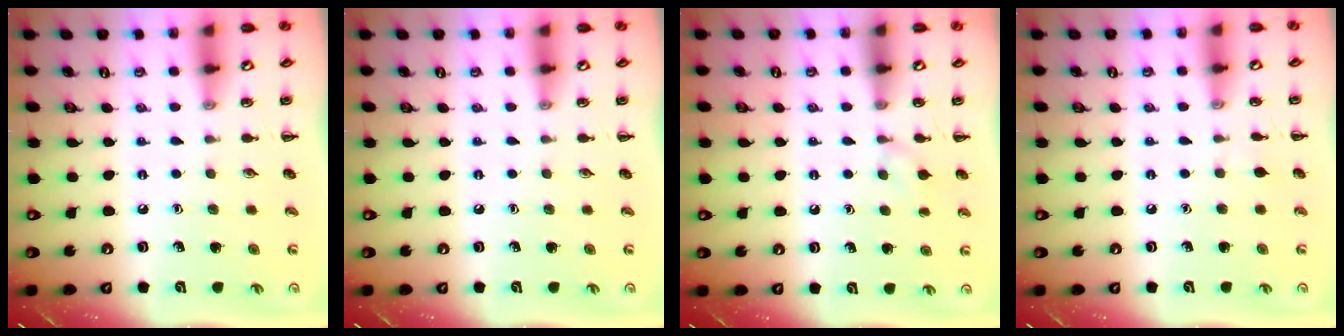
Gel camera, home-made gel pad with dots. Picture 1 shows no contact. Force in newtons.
{"total": 0.0}
{"total": 5.4, "press": 5.1, "slide": 2.0}
{"total": 3.3, "press": 3.1, "slide": 1.3}